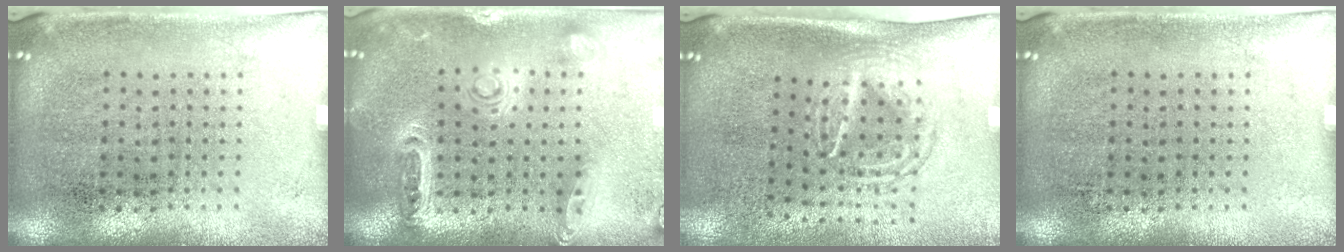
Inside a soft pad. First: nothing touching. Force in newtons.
{"total": 1.3, "press": 1.3, "slide": 0.4}
{"total": 1.7, "press": 1.3, "slide": 1.1}
{"total": 0.0}